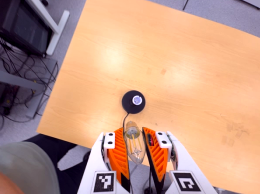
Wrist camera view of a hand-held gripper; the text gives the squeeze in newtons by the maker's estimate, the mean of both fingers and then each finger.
{"total": 19.2, "left": 21.4, "right": 17.0}